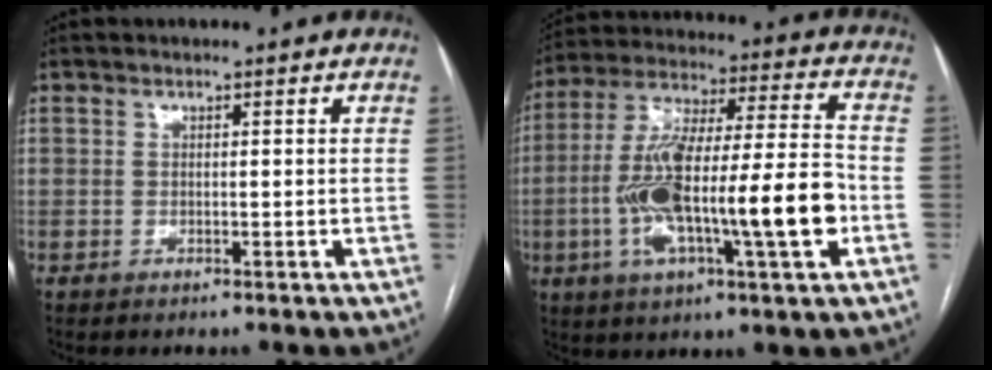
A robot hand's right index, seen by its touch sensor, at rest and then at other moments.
{"total": 20.5, "force": [-4.7, 2.7, 19.8], "torque": [-0.362, 0.009, -0.075]}